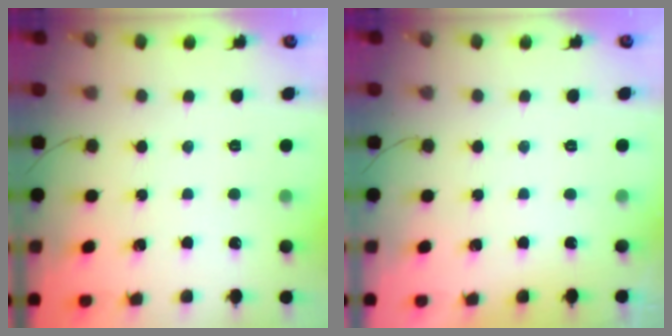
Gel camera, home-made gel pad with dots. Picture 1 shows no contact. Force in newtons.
{"total": 0.0}